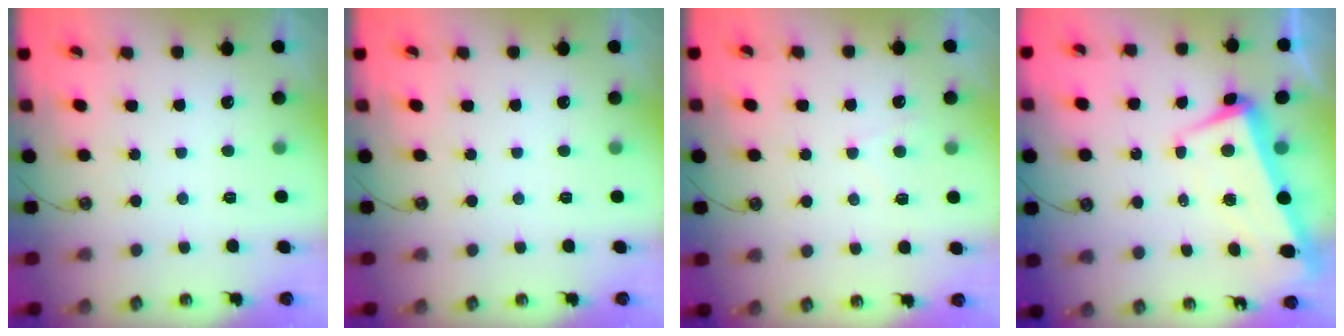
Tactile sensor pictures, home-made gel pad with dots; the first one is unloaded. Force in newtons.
{"total": 0.0}
{"total": 1.6, "press": 1.5, "slide": 0.4}
{"total": 2.1, "press": 0.4, "slide": 2.1}